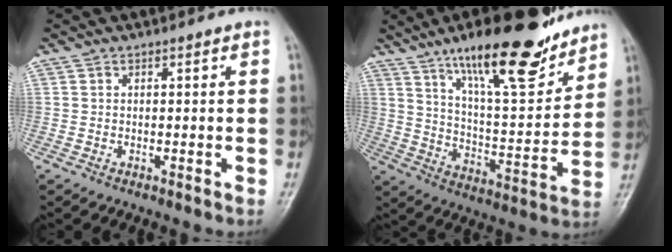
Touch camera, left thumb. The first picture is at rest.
{"total": 21.0, "force": [14.6, 5.5, 14.0], "torque": [-0.183, -0.077, 0.238]}